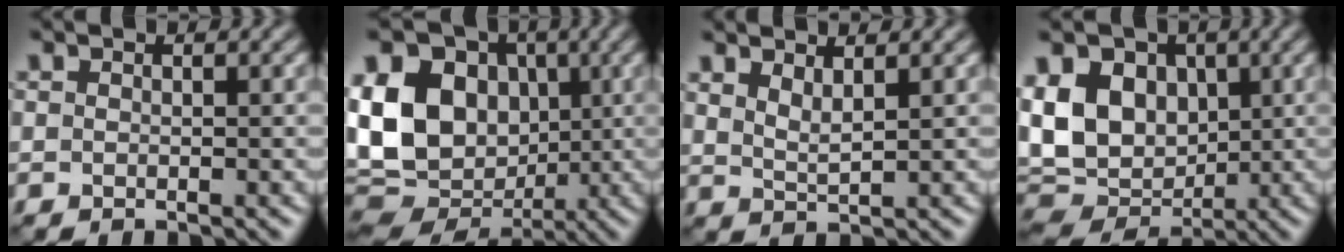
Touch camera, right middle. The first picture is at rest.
{"total": 16.1, "force": [1.5, 13.0, 9.5], "torque": [-0.204, 0.013, 0.019]}
{"total": 2.0, "force": [1.5, 0.4, 1.2], "torque": [-0.023, -0.005, 0.029]}
{"total": 11.8, "force": [2.4, 8.9, 7.3], "torque": [-0.144, 0.018, 0.037]}